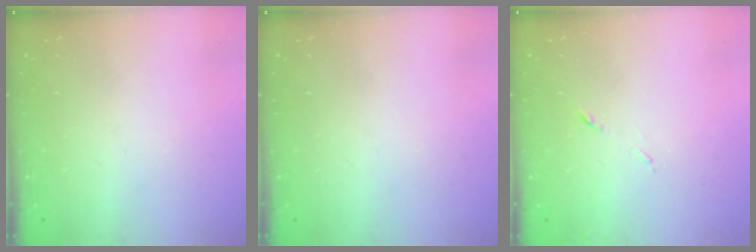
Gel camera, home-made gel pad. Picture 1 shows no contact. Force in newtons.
{"total": 0.0}
{"total": 6.1, "press": 6.1, "slide": 0.6}